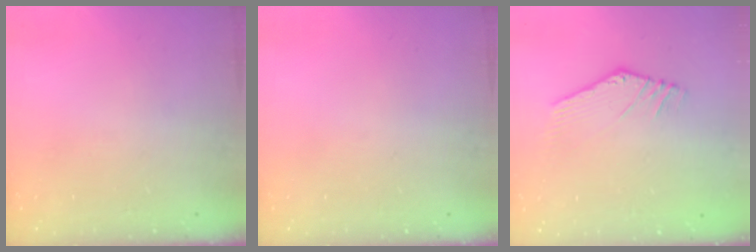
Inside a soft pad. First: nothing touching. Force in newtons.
{"total": 0.0}
{"total": 3.9, "press": 3.9, "slide": 0.4}